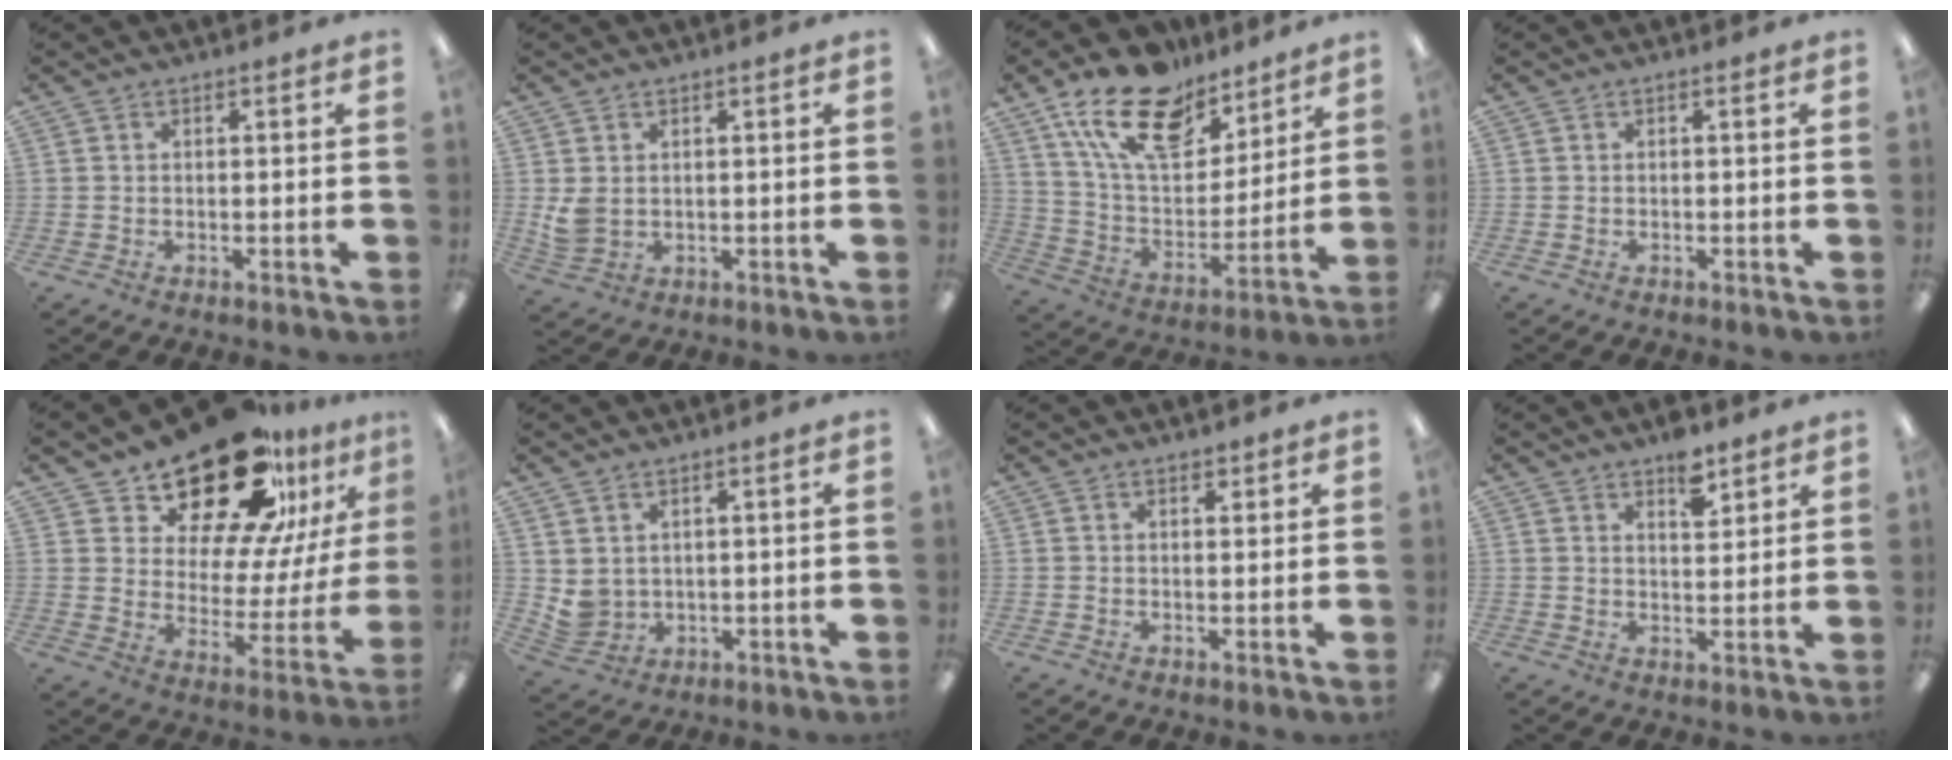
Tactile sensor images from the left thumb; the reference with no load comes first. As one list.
[{"total": 4.1, "force": [1.4, 3.0, 2.4], "torque": [-0.045, -0.006, 0.027]}, {"total": 20.5, "force": [13.7, 10.5, 11.0], "torque": [-0.206, -0.068, 0.248]}, {"total": 0.0}, {"total": 24.1, "force": [18.8, 9.8, 11.3], "torque": [-0.187, -0.126, 0.325]}, {"total": 4.2, "force": [2.4, 3.3, 1.1], "torque": [-0.038, -0.011, 0.048]}, {"total": 1.5, "force": [1.2, 0.8, 0.6], "torque": [-0.004, -0.003, 0.021]}, {"total": 6.3, "force": [4.5, 2.9, 3.2], "torque": [-0.034, -0.027, 0.075]}]